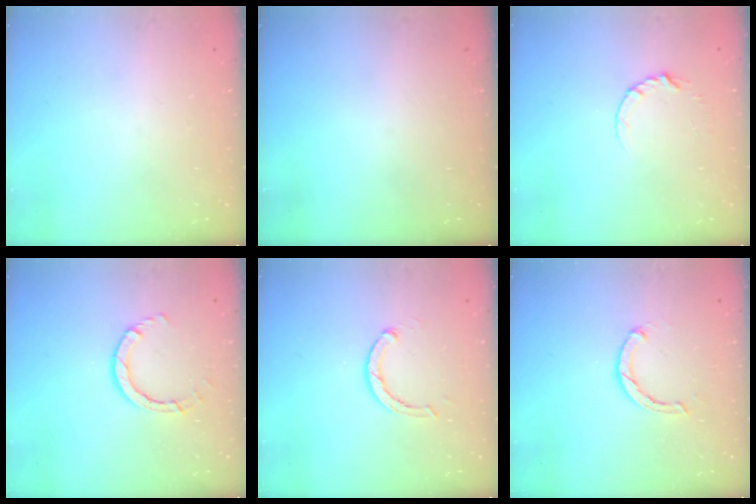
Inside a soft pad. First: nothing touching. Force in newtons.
{"total": 0.0}
{"total": 3.7, "press": 3.7, "slide": 0.5}
{"total": 4.7, "press": 4.7, "slide": 0.3}
{"total": 2.9, "press": 2.9, "slide": 0.4}
{"total": 2.3, "press": 2.3, "slide": 0.3}